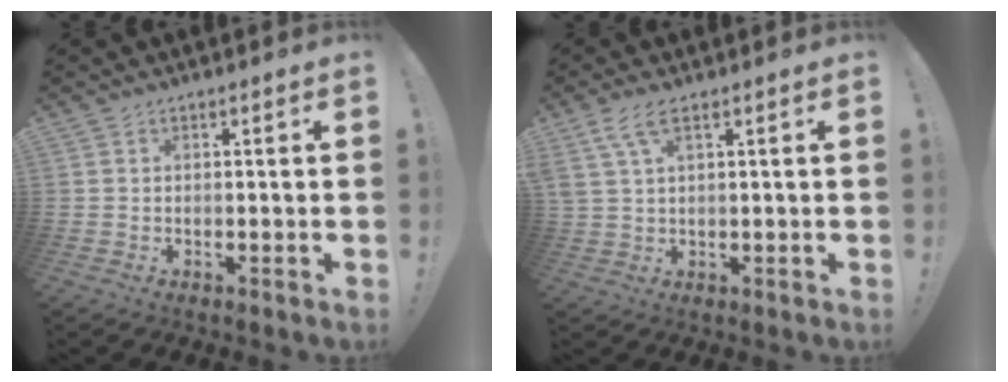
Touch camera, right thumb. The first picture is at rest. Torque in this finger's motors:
{"motor_torque": [0.15, 0.70, 1.04, 0.24, 0.13]}